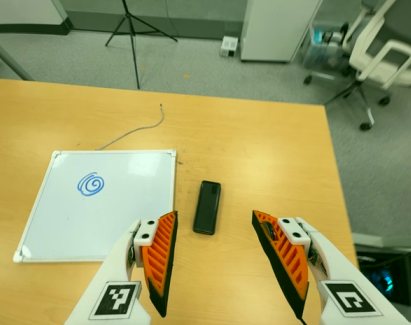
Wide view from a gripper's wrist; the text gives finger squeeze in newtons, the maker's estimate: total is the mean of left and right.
{"total": 0.0}